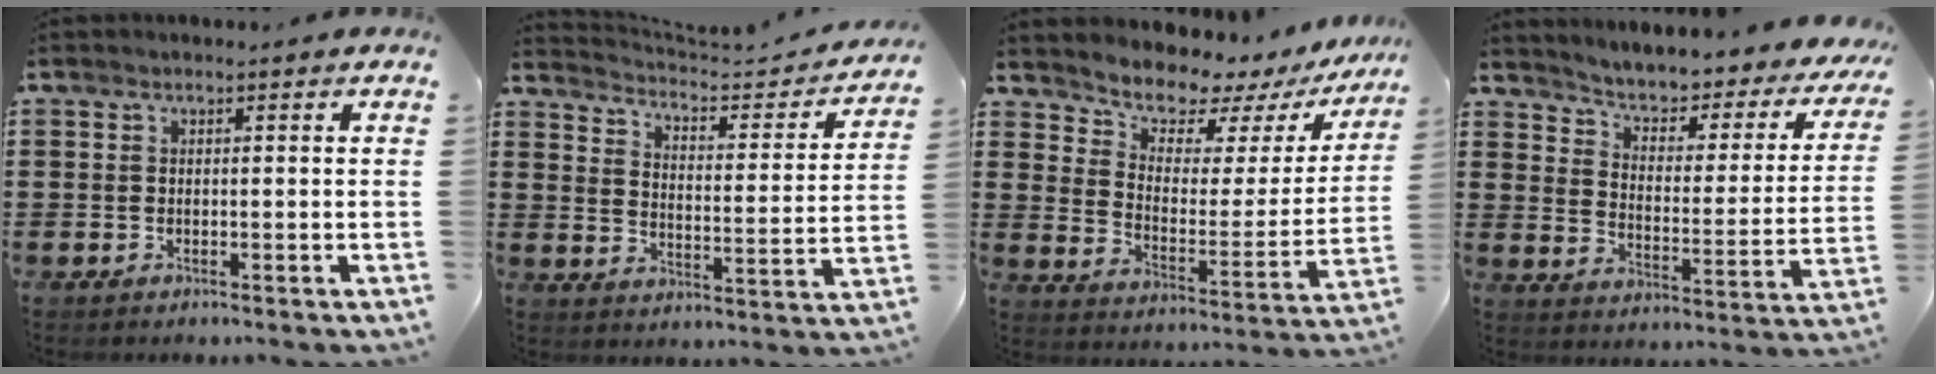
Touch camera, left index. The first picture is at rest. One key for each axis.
{"total": 2.6, "fx": 2.5, "fy": 0.3, "fz": 0.6, "tx": -0.032, "ty": -0.024, "tz": 0.031}
{"total": 6.2, "fx": 5.8, "fy": 2.1, "fz": 0.8, "tx": -0.039, "ty": -0.054, "tz": 0.096}
{"total": 3.0, "fx": 2.6, "fy": 0.7, "fz": 1.4, "tx": -0.045, "ty": -0.031, "tz": 0.031}